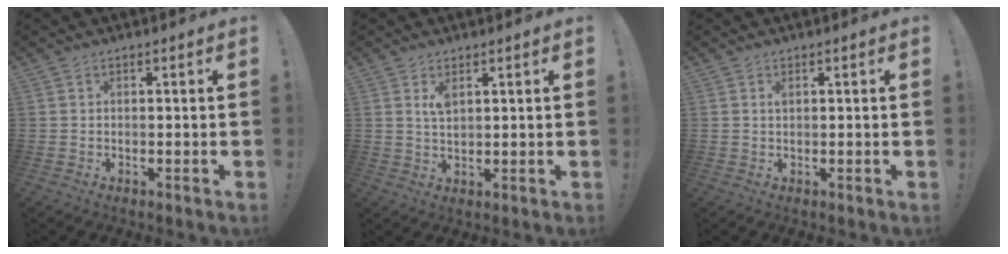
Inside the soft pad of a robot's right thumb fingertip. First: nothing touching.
{"total": 3.2, "force": [1.9, 1.2, 2.3], "torque": [-0.037, -0.008, 0.032]}
{"total": 0.7, "force": [0.4, 0.0, 0.6], "torque": [-0.006, -0.002, 0.006]}